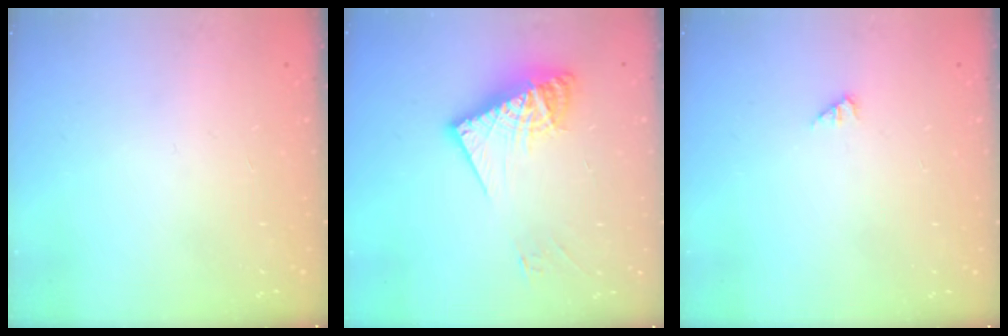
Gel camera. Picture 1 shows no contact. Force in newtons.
{"total": 14.2, "press": 14.1, "slide": 1.5}
{"total": 0.9, "press": 0.8, "slide": 0.2}